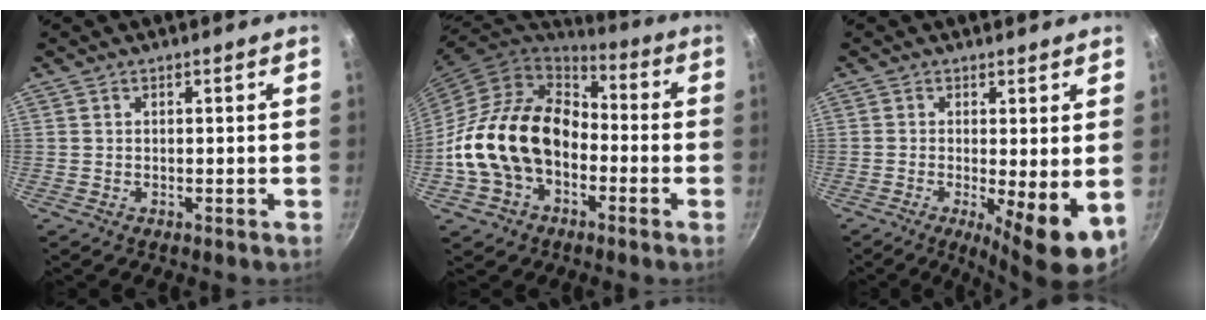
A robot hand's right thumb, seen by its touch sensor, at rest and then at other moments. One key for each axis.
{"total": 19.5, "fx": -3.8, "fy": 14.0, "fz": 13.0, "tx": -0.207, "ty": 0.052, "tz": -0.074}
{"total": 8.1, "fx": -1.2, "fy": 1.9, "fz": 7.8, "tx": -0.112, "ty": -0.011, "tz": -0.011}